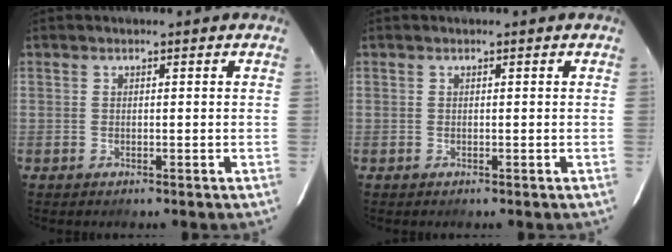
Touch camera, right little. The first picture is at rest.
{"total": 0.0}